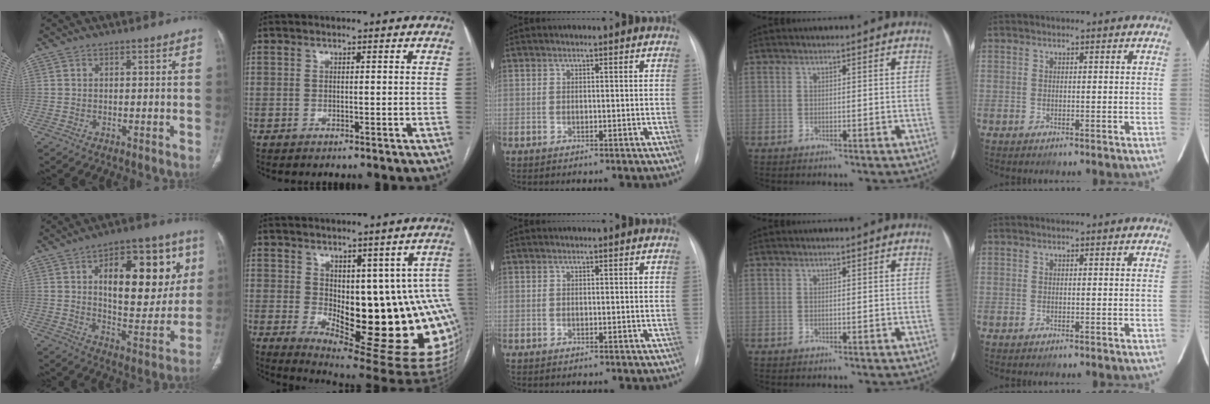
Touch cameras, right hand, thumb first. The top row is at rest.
{"thumb": {"total": 23.4, "force": [6.5, 11.4, 19.3], "torque": [-0.215, -0.013, 0.096]}, "index": {"total": 19.5, "force": [-2.1, 7.0, 18.1], "torque": [-0.152, 0.013, -0.003]}}